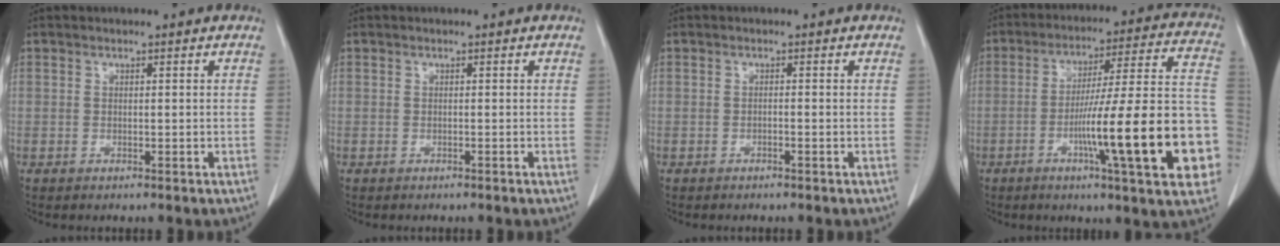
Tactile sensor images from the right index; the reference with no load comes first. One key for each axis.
{"total": 0.0}
{"total": 0.0}
{"total": 22.8, "fx": -6.8, "fy": 1.6, "fz": 21.7, "tx": -0.229, "ty": 0.017, "tz": -0.096}